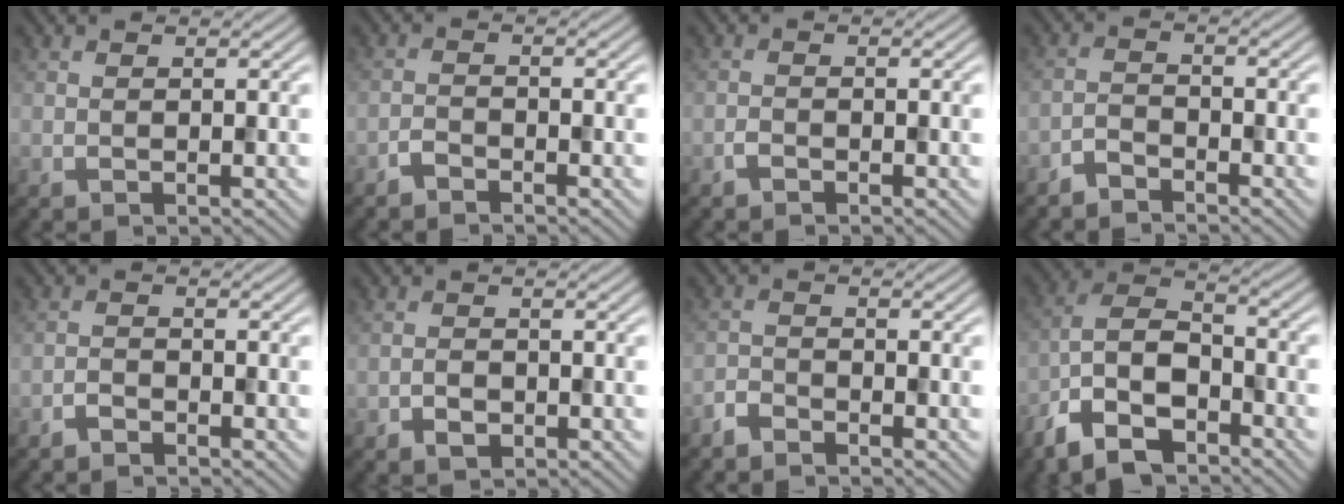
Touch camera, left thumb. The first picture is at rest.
{"total": 1.6, "force": [-1.5, 0.5, 0.5], "torque": [-0.010, 0.003, -0.035]}
{"total": 1.0, "force": [-0.8, 0.3, 0.4], "torque": [-0.007, 0.002, -0.019]}
{"total": 2.5, "force": [-2.3, 0.6, 0.7], "torque": [-0.015, 0.001, -0.055]}
{"total": 1.5, "force": [-1.4, 0.4, 0.5], "torque": [-0.010, 0.002, -0.033]}
{"total": 1.9, "force": [-1.0, 1.2, 1.1], "torque": [-0.019, -0.001, -0.021]}
{"total": 2.2, "force": [-2.1, 0.7, 0.6], "torque": [-0.012, -0.002, -0.052]}
{"total": 11.0, "force": [-6.9, 5.3, 6.8], "torque": [-0.140, -0.007, -0.145]}